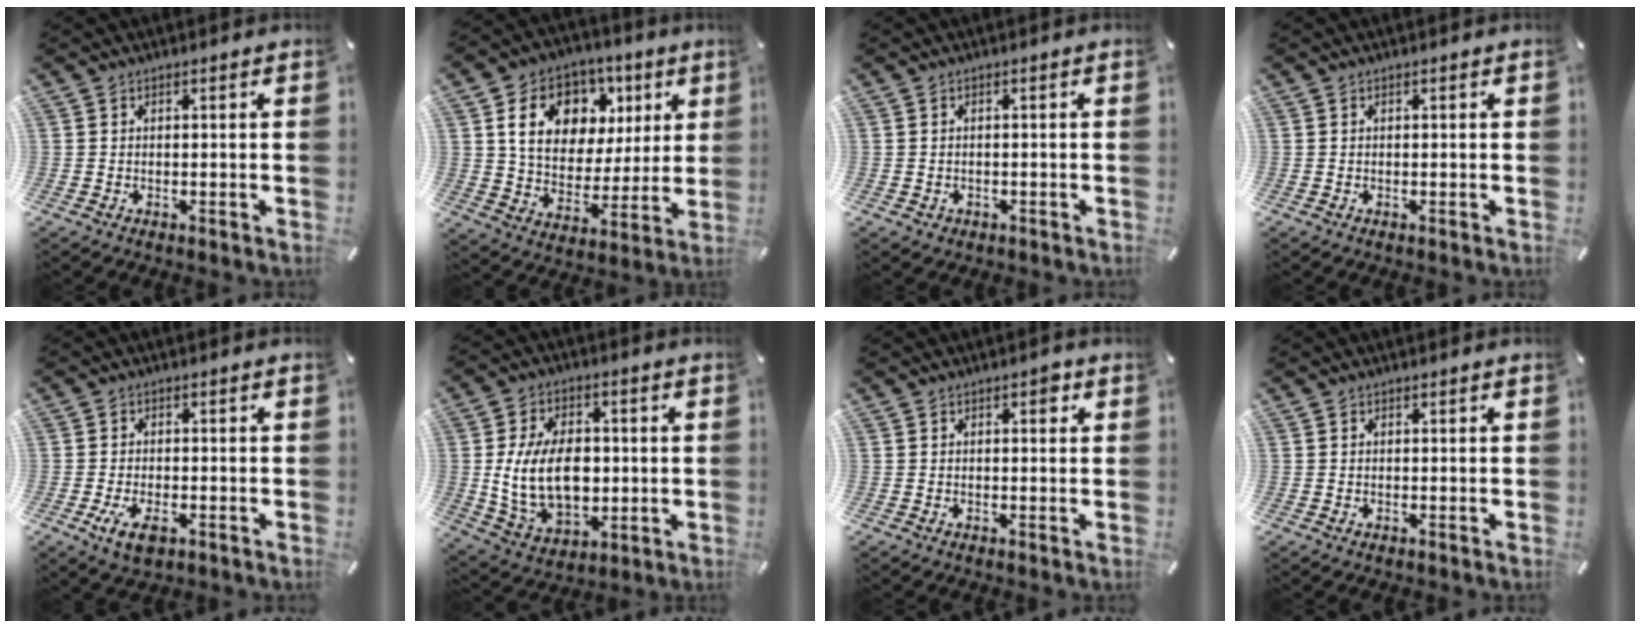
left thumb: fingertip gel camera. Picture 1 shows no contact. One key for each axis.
{"total": 15.1, "fx": 6.3, "fy": 11.7, "fz": 7.2, "tx": -0.121, "ty": -0.016, "tz": 0.120}
{"total": 1.2, "fx": -0.3, "fy": 1.1, "fz": 0.3, "tx": -0.008, "ty": 0.006, "tz": -0.010}
{"total": 0.0}
{"total": 4.8, "fx": -2.0, "fy": 2.7, "fz": 3.5, "tx": -0.074, "ty": 0.005, "tz": -0.038}
{"total": 16.1, "fx": -0.1, "fy": 11.4, "fz": 11.4, "tx": -0.231, "ty": 0.002, "tz": 0.001}
{"total": 1.8, "fx": 0.5, "fy": 1.1, "fz": 1.3, "tx": -0.003, "ty": -0.002, "tz": 0.002}
{"total": 0.0}